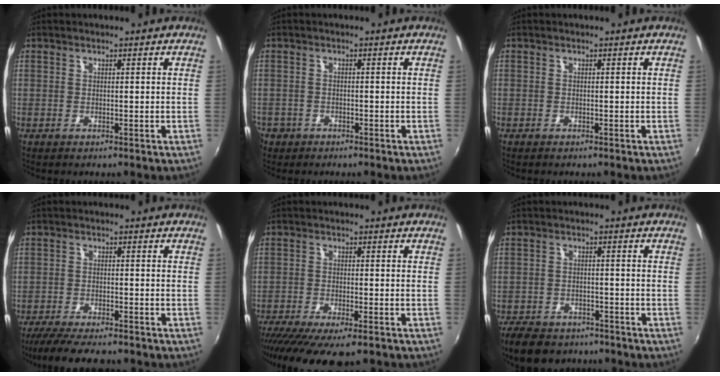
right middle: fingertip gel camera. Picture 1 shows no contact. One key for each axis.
{"total": 4.4, "fx": -2.5, "fy": 3.5, "fz": 1.2, "tx": -0.043, "ty": -0.004, "tz": -0.042}
{"total": 0.5, "fx": -0.4, "fy": 0.3, "fz": 0.0, "tx": -0.001, "ty": 0.001, "tz": -0.007}
{"total": 12.2, "fx": -10.3, "fy": 3.3, "fz": 5.6, "tx": -0.125, "ty": -0.025, "tz": -0.164}
{"total": 12.9, "fx": -10.1, "fy": 2.6, "fz": 7.6, "tx": -0.159, "ty": -0.049, "tz": -0.161}
{"total": 11.7, "fx": -9.2, "fy": 5.7, "fz": 4.4, "tx": -0.113, "ty": -0.007, "tz": -0.141}